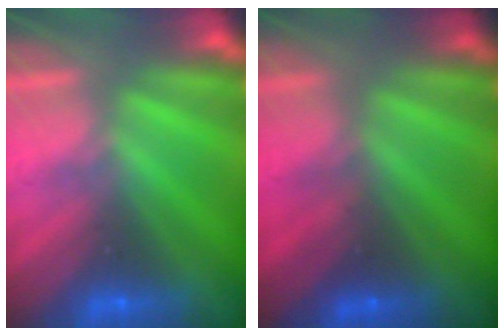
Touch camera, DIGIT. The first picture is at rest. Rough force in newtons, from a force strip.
{"total": 2.2}